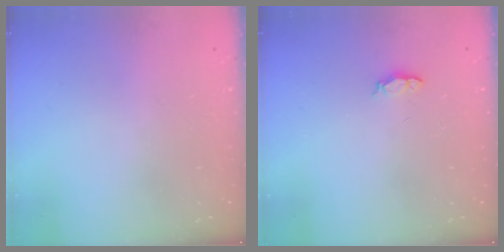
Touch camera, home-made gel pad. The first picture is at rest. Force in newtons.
{"total": 4.1, "press": 3.6, "slide": 1.9}